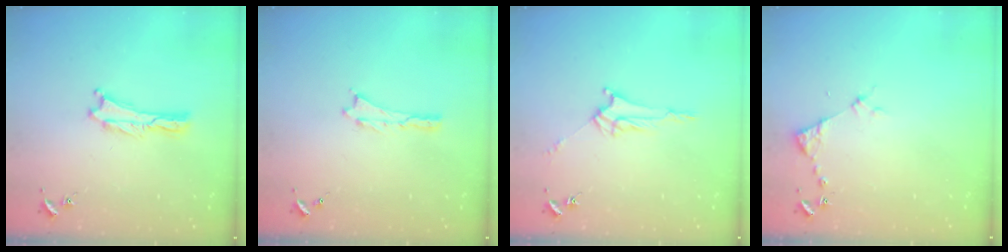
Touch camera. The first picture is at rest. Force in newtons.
{"total": 0.0}
{"total": 3.0, "press": 3.0, "slide": 0.3}
{"total": 3.8, "press": 3.8, "slide": 0.4}